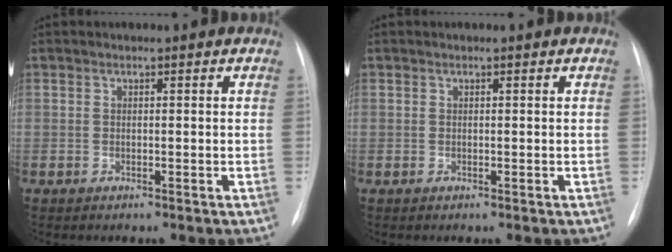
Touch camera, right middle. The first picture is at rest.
{"total": 0.0}